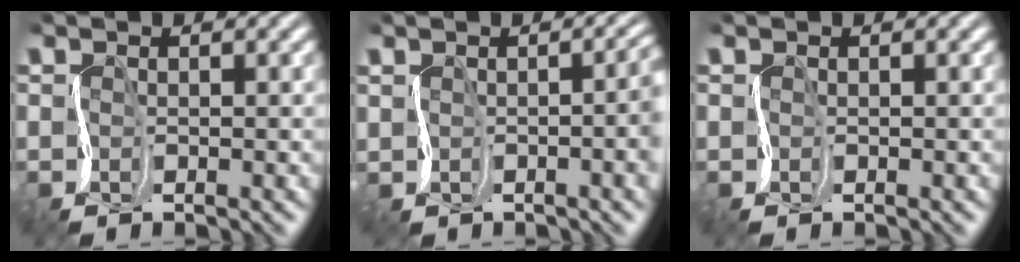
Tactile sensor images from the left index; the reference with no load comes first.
{"total": 1.8, "force": [0.1, 0.3, 1.8], "torque": [-0.021, -0.001, 0.010]}
{"total": 0.0}